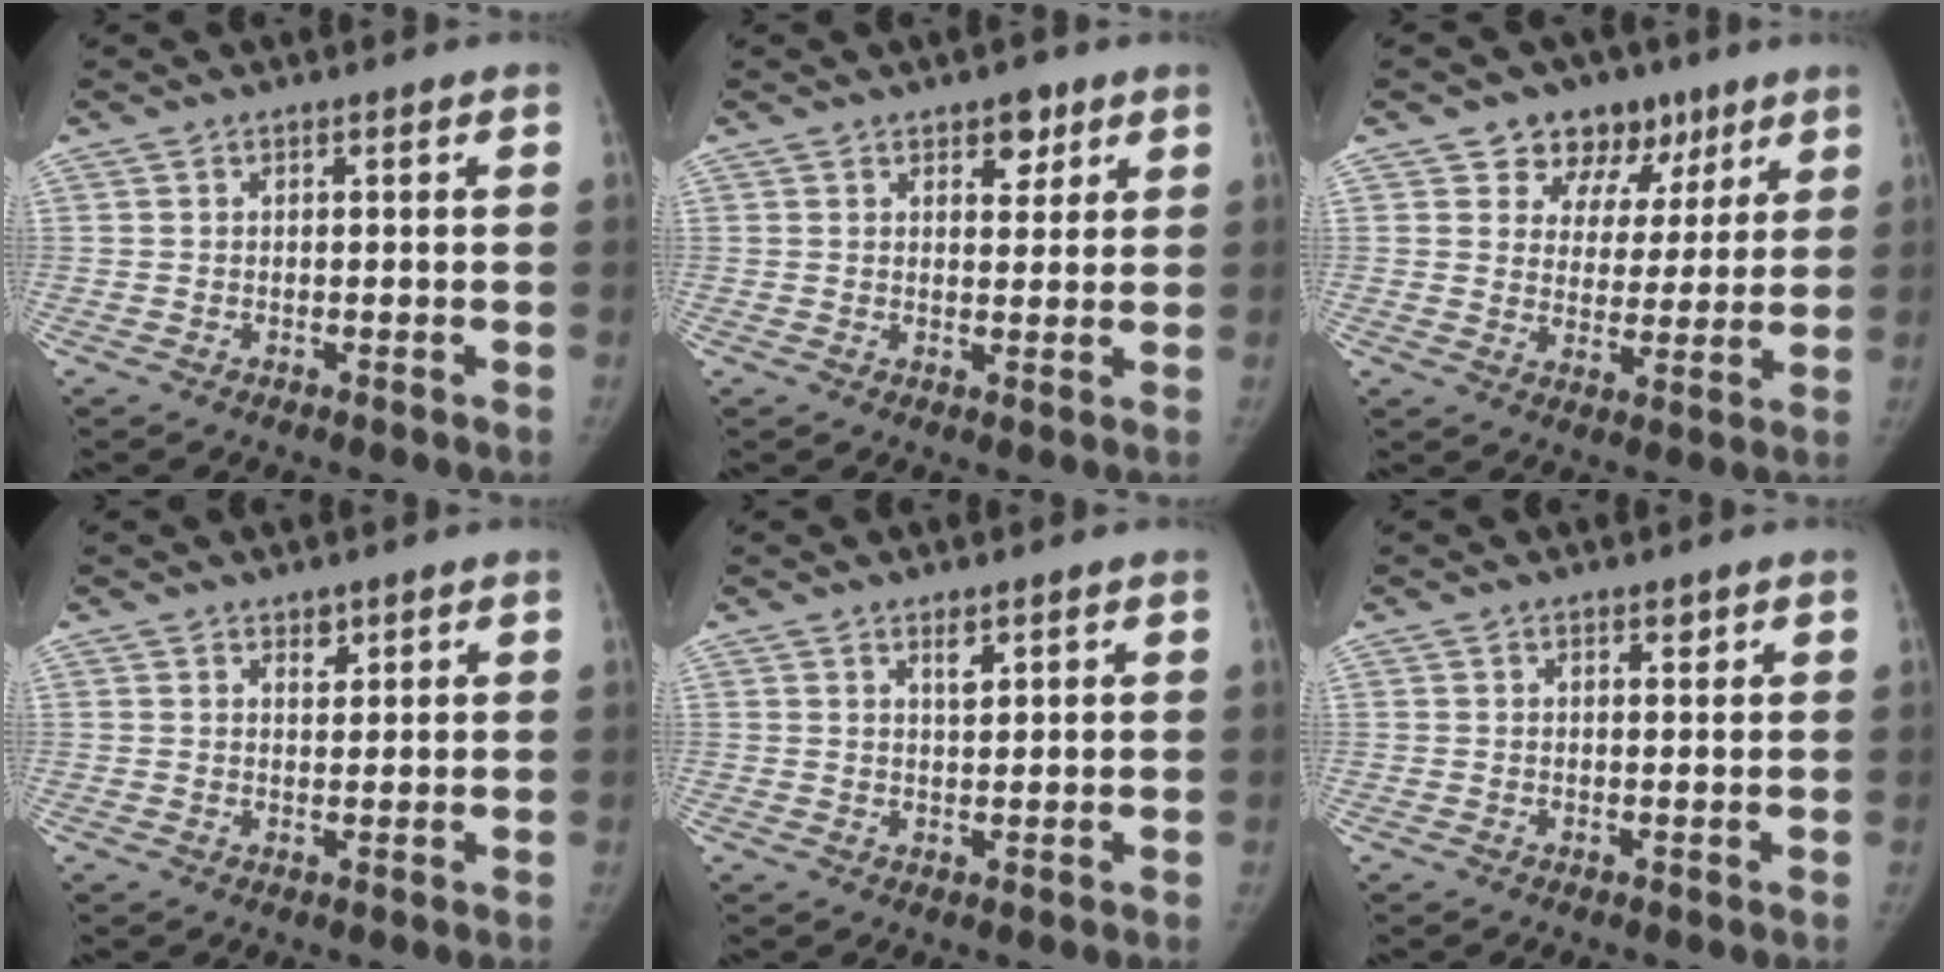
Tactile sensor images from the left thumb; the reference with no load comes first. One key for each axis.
{"total": 4.2, "fx": 2.5, "fy": 2.5, "fz": 2.3, "tx": -0.004, "ty": -0.013, "tz": 0.033}
{"total": 11.2, "fx": 6.8, "fy": 8.4, "fz": 3.2, "tx": 0.008, "ty": -0.017, "tz": 0.101}
{"total": 1.9, "fx": 1.4, "fy": 1.2, "fz": 0.7, "tx": 0.003, "ty": -0.009, "tz": 0.020}
{"total": 2.1, "fx": 1.4, "fy": 0.8, "fz": 1.4, "tx": -0.018, "ty": -0.010, "tz": 0.025}
{"total": 0.8, "fx": 0.6, "fy": 0.4, "fz": 0.4, "tx": 0.002, "ty": -0.004, "tz": 0.008}